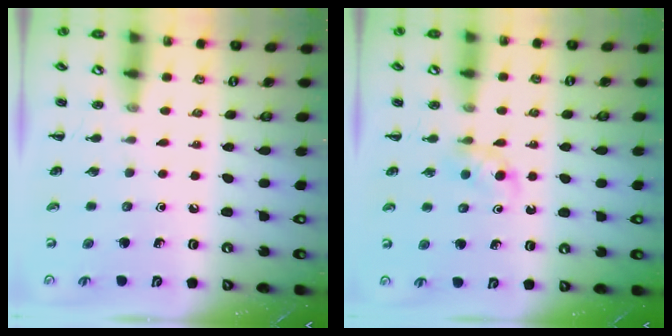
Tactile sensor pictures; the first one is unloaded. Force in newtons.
{"total": 3.3, "press": 3.0, "slide": 1.3}